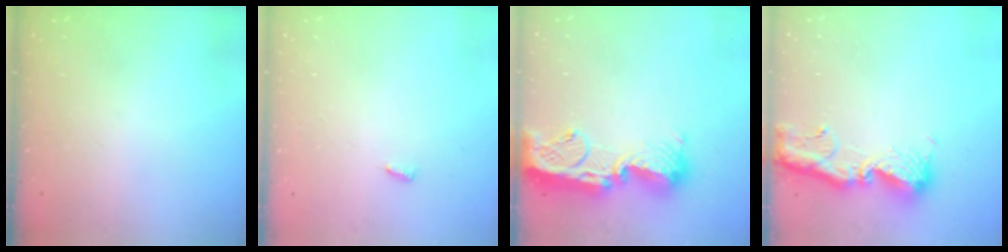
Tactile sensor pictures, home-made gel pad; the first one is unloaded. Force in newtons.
{"total": 2.8, "press": 2.8, "slide": 0.4}
{"total": 16.6, "press": 16.6, "slide": 1.4}
{"total": 14.1, "press": 14.0, "slide": 1.5}